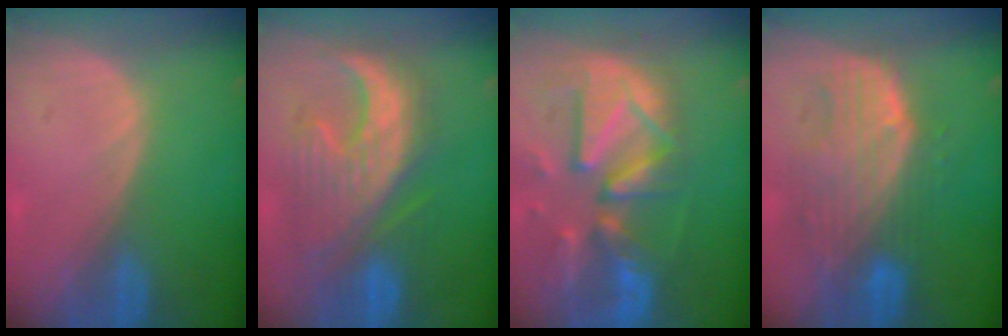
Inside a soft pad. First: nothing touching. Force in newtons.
{"total": 10.8, "press": 10.5, "slide": 2.8}
{"total": 13.0, "press": 11.3, "slide": 6.4}
{"total": 10.1, "press": 8.8, "slide": 4.9}